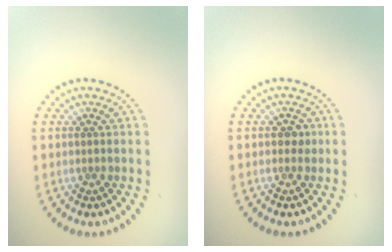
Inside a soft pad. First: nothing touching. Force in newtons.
{"total": 1.1, "press": 1.1, "slide": 0.2}